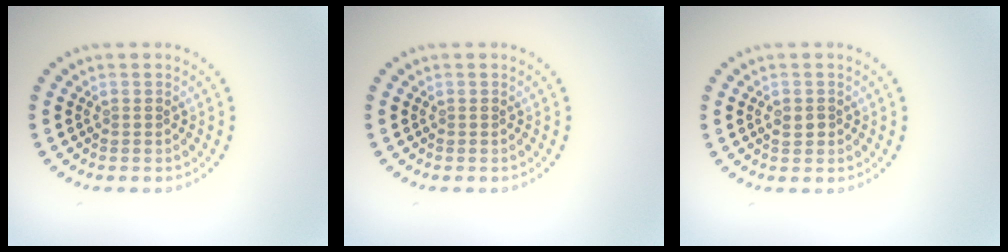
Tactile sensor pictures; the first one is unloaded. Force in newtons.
{"total": 0.0}
{"total": 1.2, "press": 1.1, "slide": 0.3}